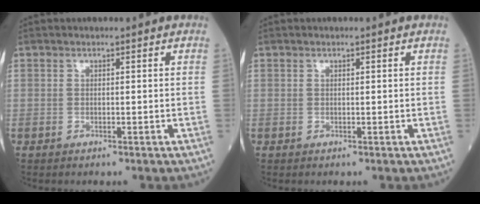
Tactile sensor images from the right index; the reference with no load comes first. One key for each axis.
{"total": 0.0}